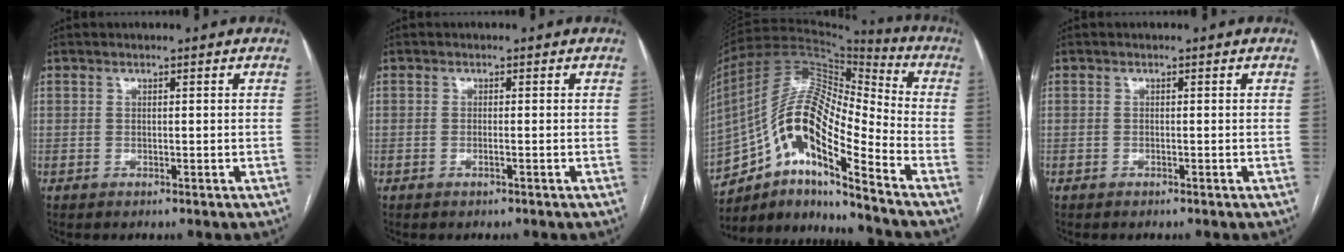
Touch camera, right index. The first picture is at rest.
{"total": 0.5, "force": [-0.2, 0.0, 0.5], "torque": [-0.011, -0.001, -0.003]}
{"total": 17.0, "force": [-9.1, 3.4, 13.9], "torque": [-0.266, 0.032, -0.158]}
{"total": 0.0}